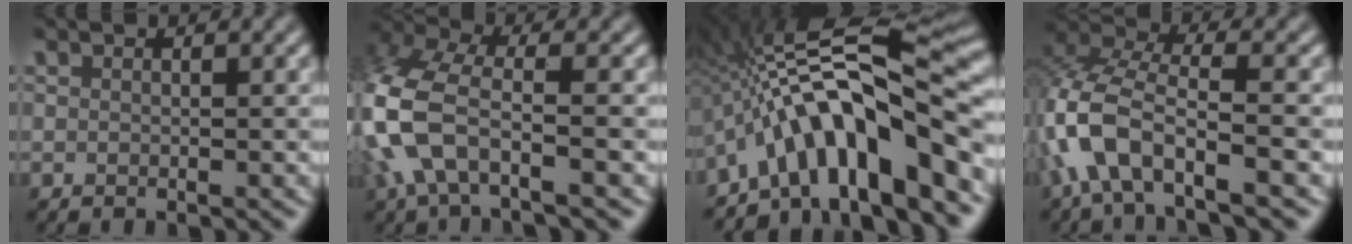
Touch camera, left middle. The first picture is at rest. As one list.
[{"total": 8.0, "force": [-2.3, 4.0, 6.6], "torque": [-0.154, 0.008, -0.061]}, {"total": 13.3, "force": [-5.7, 3.9, 11.3], "torque": [-0.159, 0.028, -0.099]}, {"total": 8.0, "force": [-3.3, 3.2, 6.5], "torque": [-0.141, 0.010, -0.076]}]